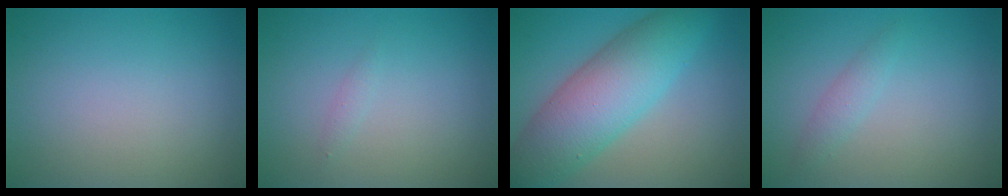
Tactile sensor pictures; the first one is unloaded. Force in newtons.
{"total": 0.6, "press": 0.6, "slide": 0.0}
{"total": 8.7, "press": 8.7, "slide": 0.1}
{"total": 1.4, "press": 1.4, "slide": 0.0}